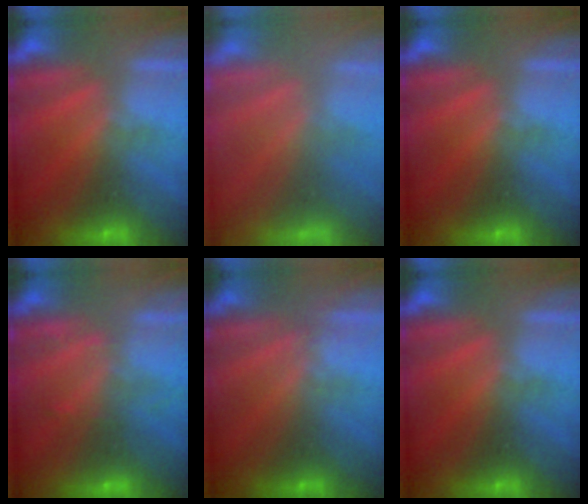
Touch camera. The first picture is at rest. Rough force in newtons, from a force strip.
{"total": 7.7}
{"total": 0.0}
{"total": 2.3}
{"total": 1.1}
{"total": 0.0}